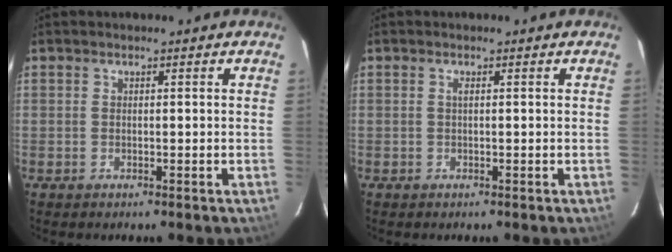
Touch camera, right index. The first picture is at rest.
{"total": 0.5, "force": [0.1, -0.1, 0.5], "torque": [-0.010, 0.002, 0.000]}